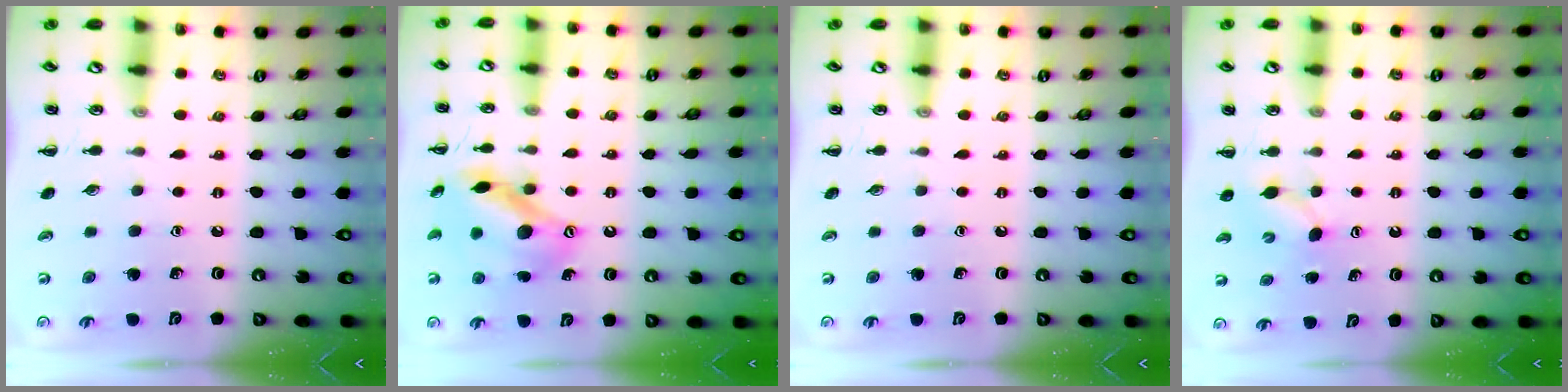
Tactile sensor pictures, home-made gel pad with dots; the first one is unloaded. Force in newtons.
{"total": 14.4, "press": 14.2, "slide": 2.5}
{"total": 0.0}
{"total": 3.6, "press": 3.5, "slide": 0.7}